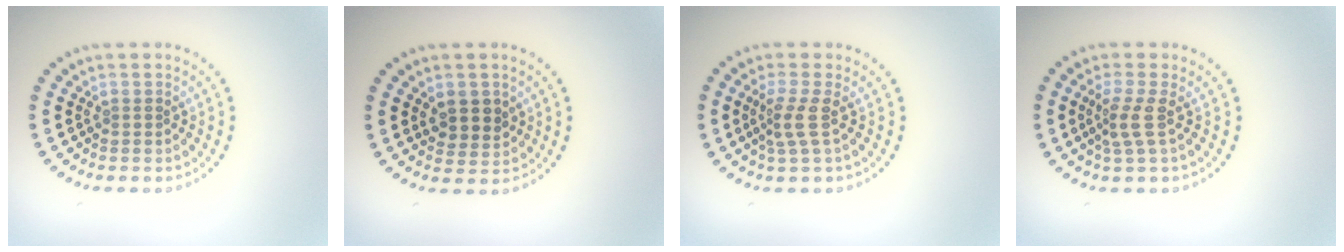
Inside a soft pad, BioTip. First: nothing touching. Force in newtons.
{"total": 2.6, "press": 2.4, "slide": 0.9}
{"total": 2.2, "press": 1.6, "slide": 1.5}
{"total": 2.2, "press": 1.6, "slide": 1.5}